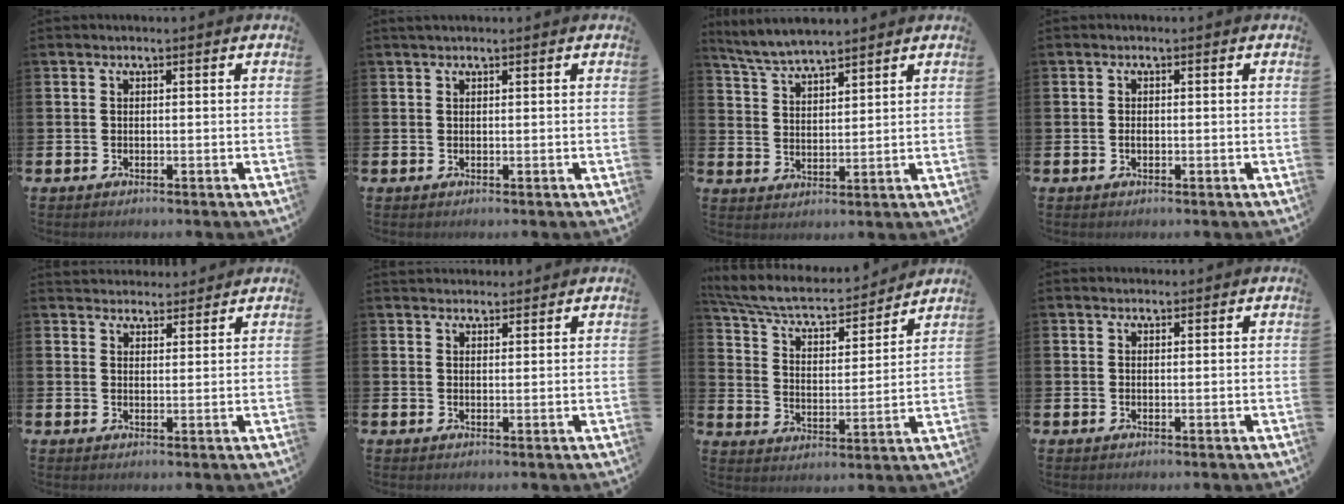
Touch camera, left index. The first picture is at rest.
{"total": 0.8, "force": [0.7, 0.2, 0.4], "torque": [-0.008, 0.003, 0.012]}
{"total": 5.4, "force": [5.3, 0.5, 1.0], "torque": [-0.041, -0.021, 0.097]}
{"total": 0.7, "force": [-0.2, 0.4, 0.5], "torque": [-0.005, -0.001, -0.005]}
{"total": 3.9, "force": [3.8, 0.9, -0.4], "torque": [0.000, -0.020, 0.069]}
{"total": 2.4, "force": [2.3, 0.6, -0.1], "torque": [0.008, -0.009, 0.040]}
{"total": 7.7, "force": [6.9, 2.1, 2.7], "torque": [-0.092, -0.049, 0.116]}
{"total": 1.0, "force": [0.9, 0.3, 0.1], "torque": [0.004, 0.000, 0.015]}